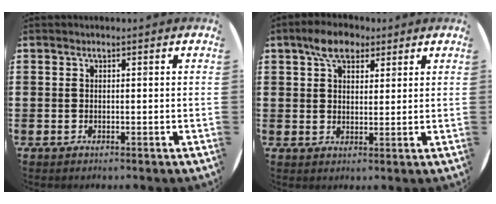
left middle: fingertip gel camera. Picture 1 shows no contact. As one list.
[{"total": 5.4, "force": [3.9, 2.8, 2.5], "torque": [-0.045, 0.005, 0.069]}]